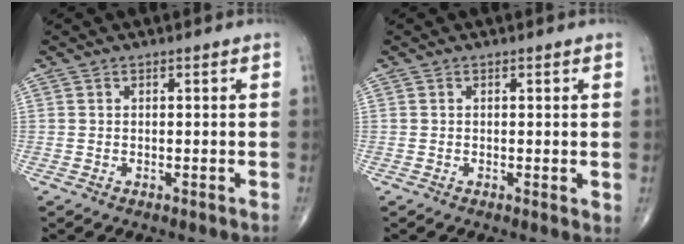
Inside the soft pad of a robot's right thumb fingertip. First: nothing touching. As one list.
[{"total": 1.1, "force": [0.1, 0.3, 1.1], "torque": [-0.017, -0.005, 0.001]}]